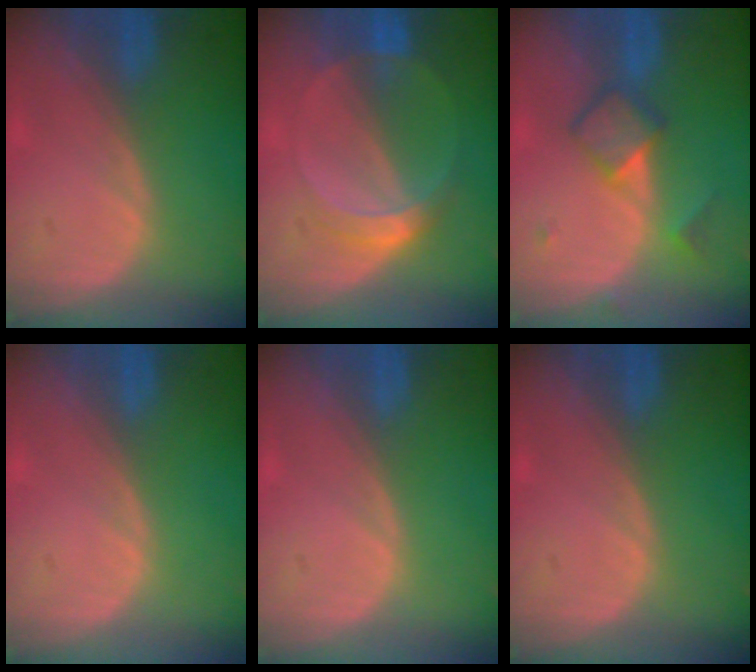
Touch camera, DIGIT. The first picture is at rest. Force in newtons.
{"total": 5.1, "press": 4.7, "slide": 2.0}
{"total": 4.9, "press": 4.7, "slide": 1.3}
{"total": 0.0}
{"total": 0.0}
{"total": 0.0}